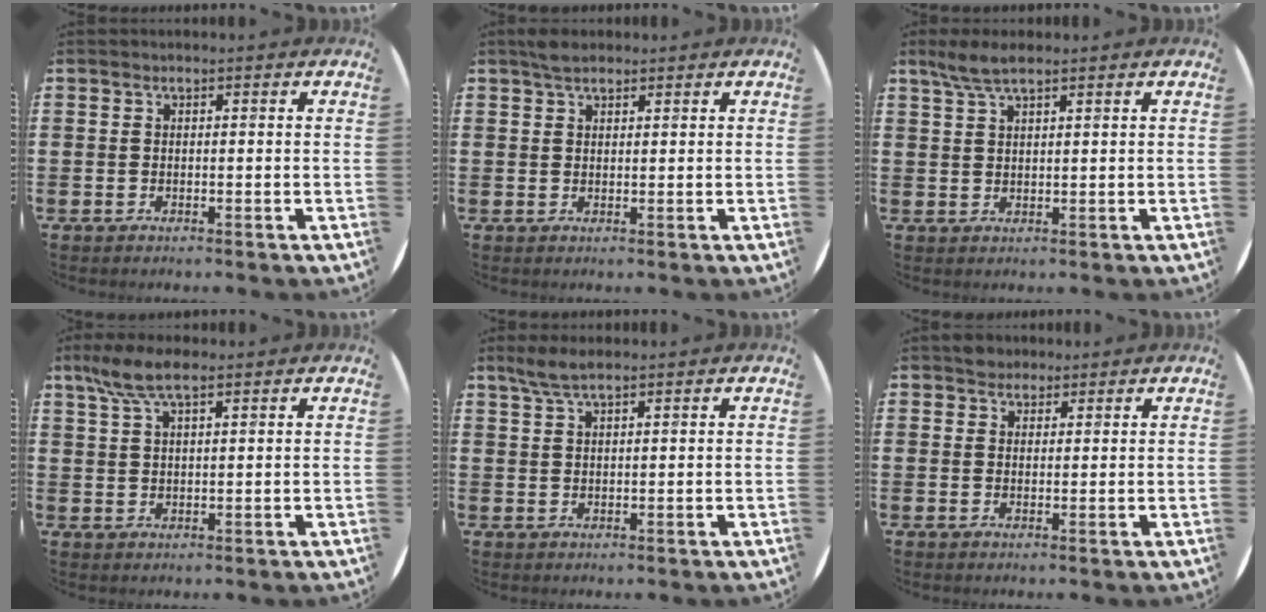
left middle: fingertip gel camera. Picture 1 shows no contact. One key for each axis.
{"total": 2.1, "fx": 1.8, "fy": 0.8, "fz": 0.8, "tx": -0.011, "ty": 0.002, "tz": 0.031}
{"total": 3.6, "fx": 2.7, "fy": 0.7, "fz": 2.3, "tx": -0.050, "ty": 0.005, "tz": 0.048}
{"total": 5.6, "fx": 3.9, "fy": 1.7, "fz": 3.8, "tx": -0.083, "ty": 0.004, "tz": 0.069}
{"total": 3.0, "fx": 2.2, "fy": 0.5, "fz": 1.9, "tx": -0.040, "ty": 0.004, "tz": 0.040}
{"total": 2.2, "fx": 2.0, "fy": 1.0, "fz": 0.0, "tx": 0.005, "ty": 0.002, "tz": 0.038}